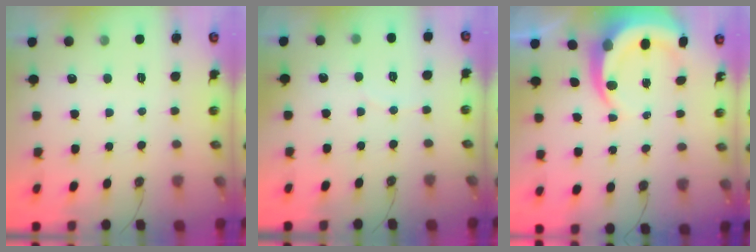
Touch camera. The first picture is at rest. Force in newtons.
{"total": 2.3, "press": 2.3, "slide": 0.2}
{"total": 7.7, "press": 7.6, "slide": 1.1}